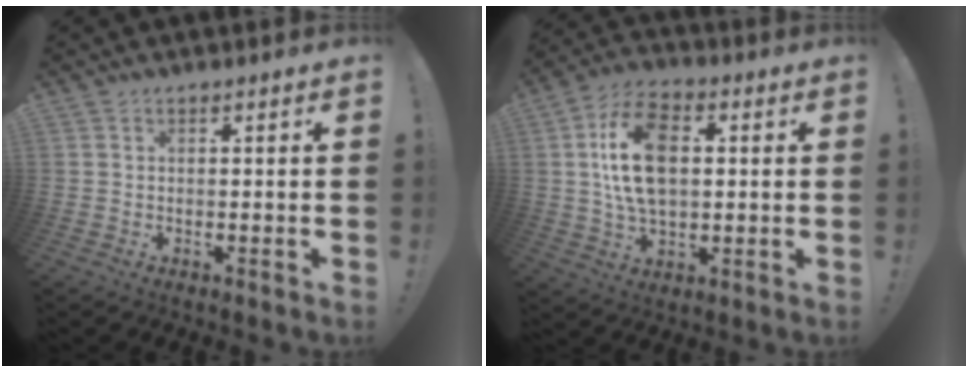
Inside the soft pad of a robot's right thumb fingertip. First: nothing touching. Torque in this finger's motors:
{"motor_torque": [1.72, 2.66, 1.59, 0.29, 0.19]}